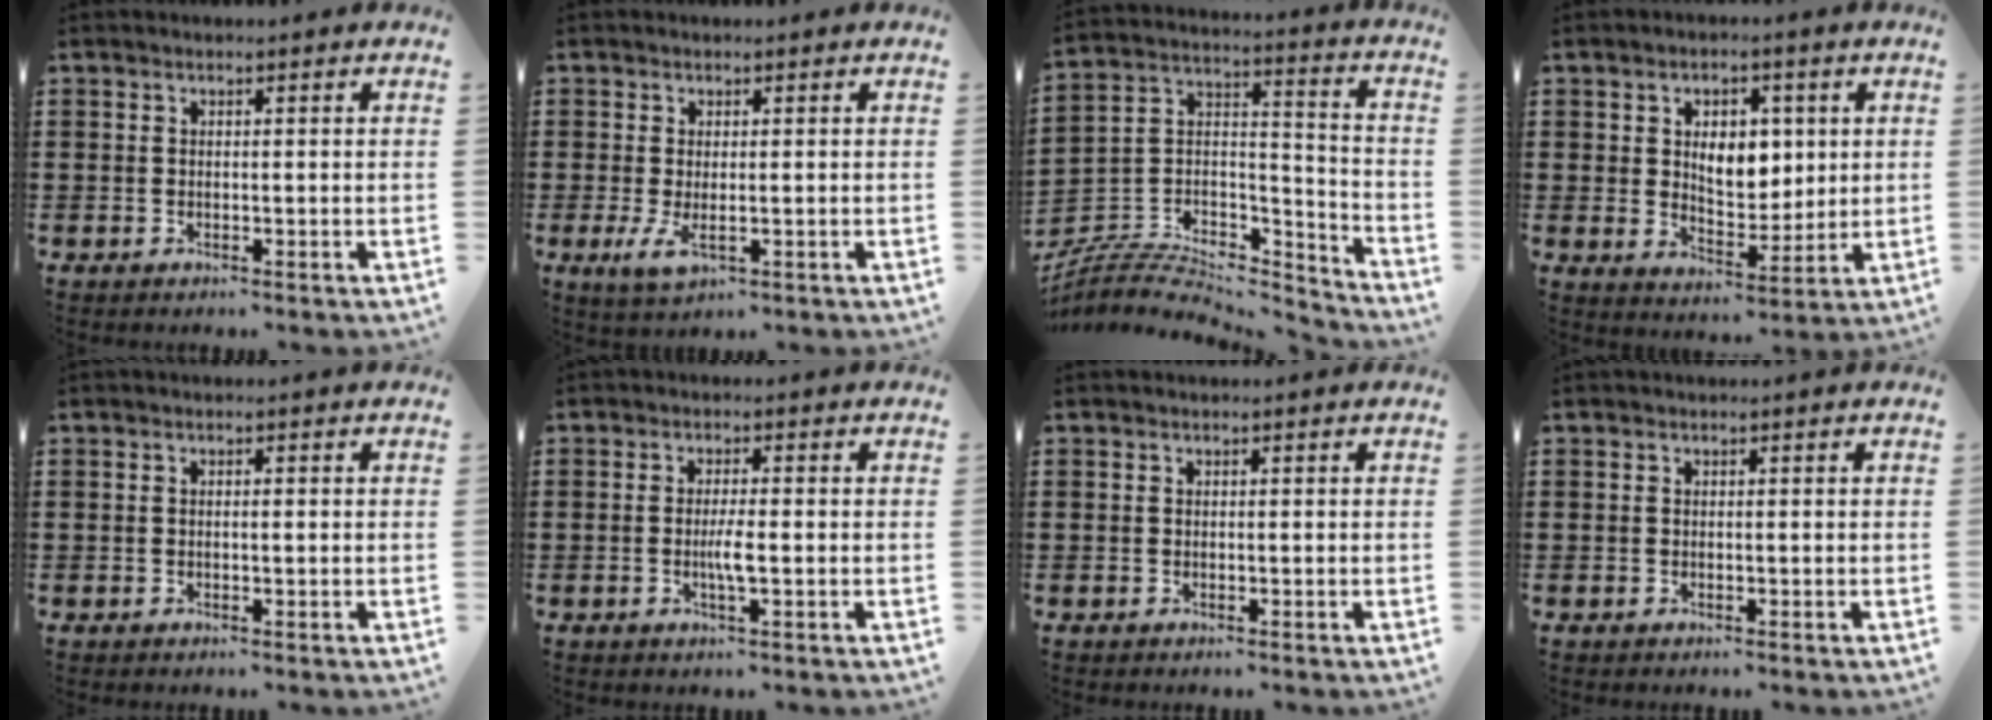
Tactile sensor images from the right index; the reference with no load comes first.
{"total": 3.1, "force": [-0.3, 1.1, 2.8], "torque": [-0.066, -0.006, -0.008]}
{"total": 6.2, "force": [-5.3, 2.6, 2.0], "torque": [-0.051, 0.000, -0.109]}
{"total": 6.5, "force": [1.6, 4.3, 4.6], "torque": [-0.081, 0.007, 0.021]}
{"total": 0.6, "force": [0.0, 0.1, 0.6], "torque": [-0.013, -0.003, 0.001]}
{"total": 3.0, "force": [-0.8, 0.1, 2.8], "torque": [-0.058, -0.010, -0.016]}
{"total": 0.0}
{"total": 0.0}